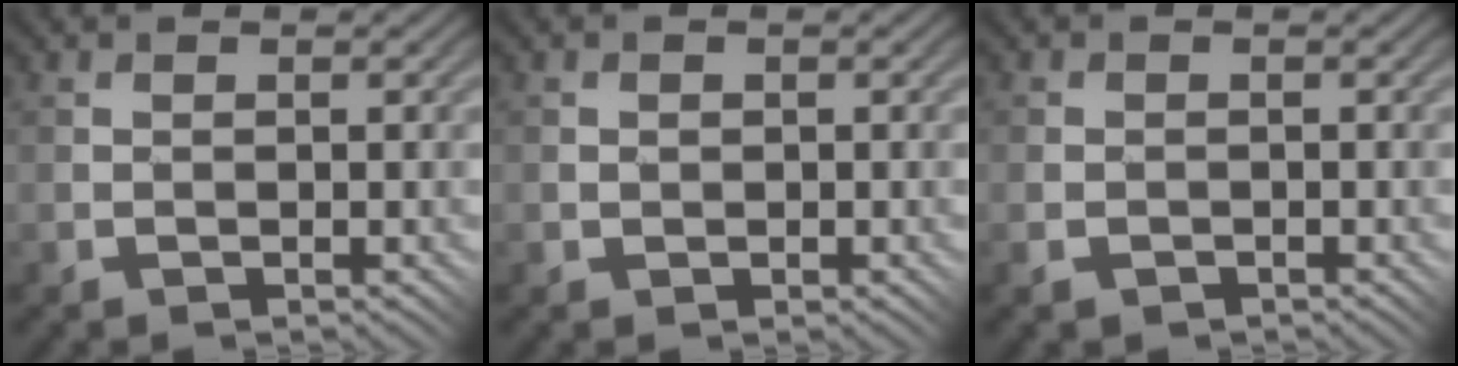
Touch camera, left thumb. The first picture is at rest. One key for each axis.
{"total": 0.8, "fx": 0.1, "fy": 0.8, "fz": 0.2, "tx": 0.000, "ty": 0.001, "tz": 0.003}
{"total": 1.1, "fx": -0.6, "fy": 0.9, "fz": 0.3, "tx": -0.006, "ty": -0.001, "tz": -0.015}